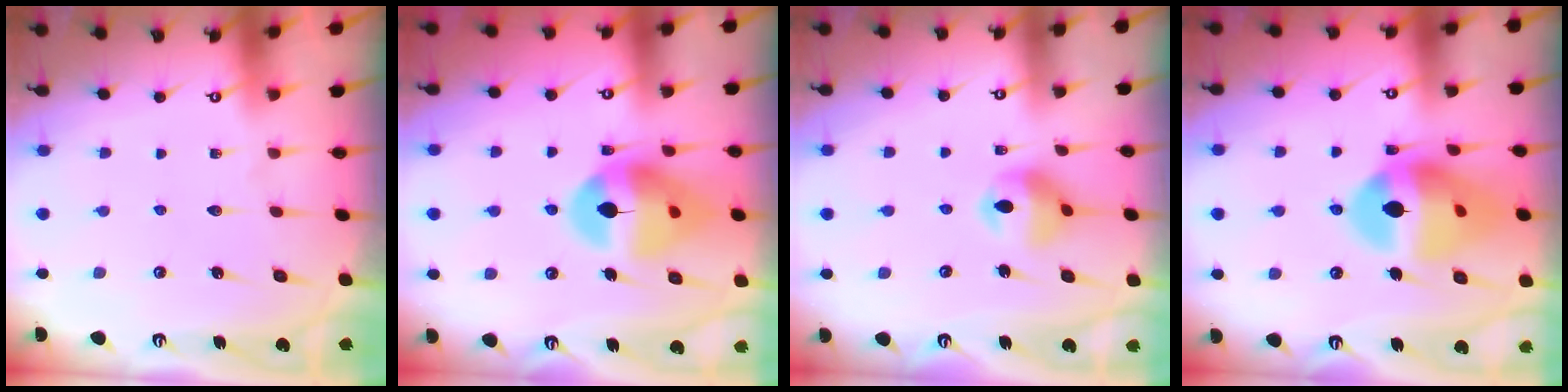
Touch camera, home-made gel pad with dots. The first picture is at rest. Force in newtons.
{"total": 14.7, "press": 14.6, "slide": 1.6}
{"total": 11.2, "press": 10.6, "slide": 3.6}
{"total": 17.0, "press": 16.1, "slide": 5.7}